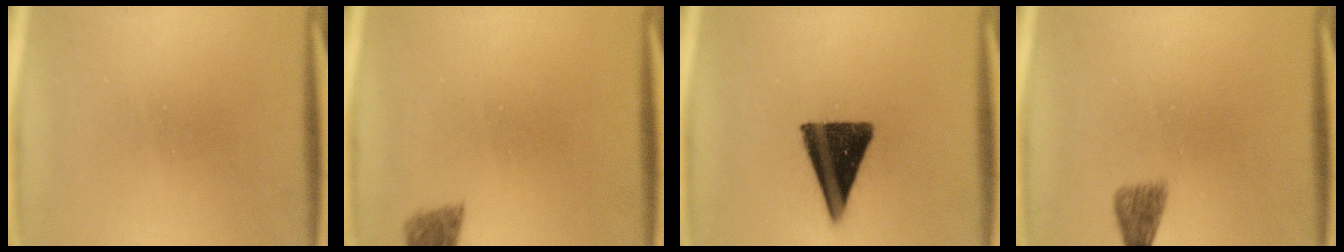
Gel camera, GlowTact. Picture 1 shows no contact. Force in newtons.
{"total": 2.7}
{"total": 14.4}
{"total": 2.1}